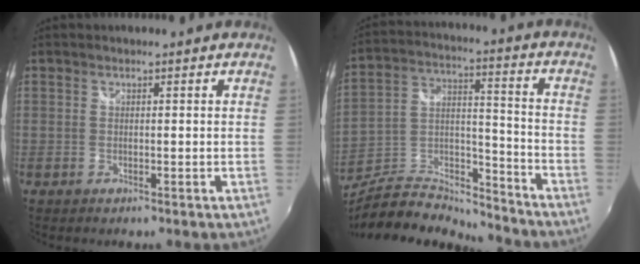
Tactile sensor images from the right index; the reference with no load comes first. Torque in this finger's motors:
{"motor_torque": [-1.54, -0.60, -0.79, -0.21]}